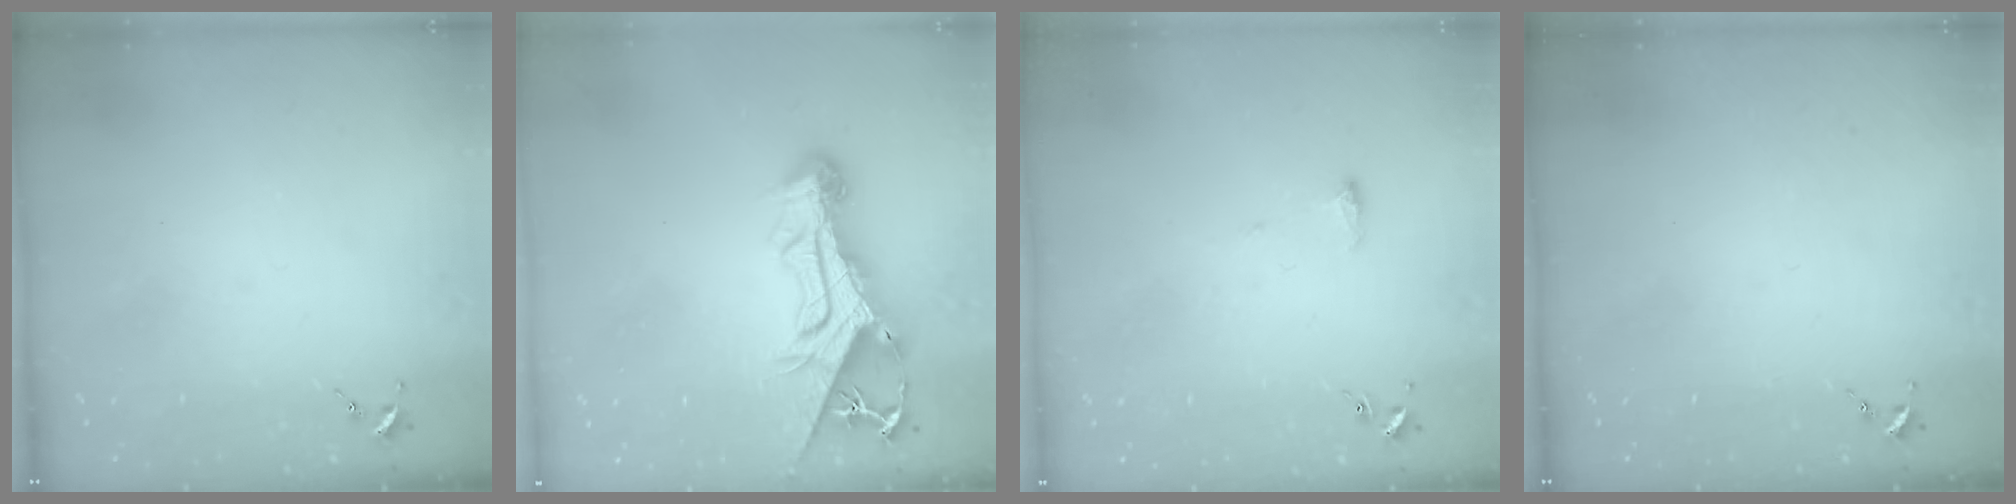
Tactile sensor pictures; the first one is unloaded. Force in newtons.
{"total": 14.2, "press": 14.1, "slide": 1.6}
{"total": 4.7, "press": 4.6, "slide": 0.6}
{"total": 0.0}